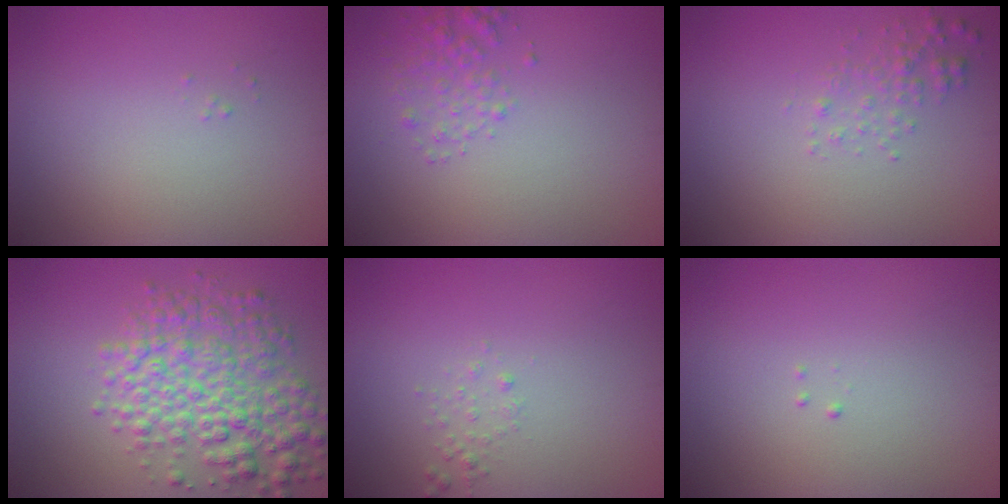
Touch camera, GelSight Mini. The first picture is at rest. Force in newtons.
{"total": 1.8, "press": 1.8, "slide": 0.1}
{"total": 1.5, "press": 1.5, "slide": 0.1}
{"total": 6.3, "press": 6.3, "slide": 0.1}
{"total": 0.8, "press": 0.8, "slide": 0.1}
{"total": 0.0}